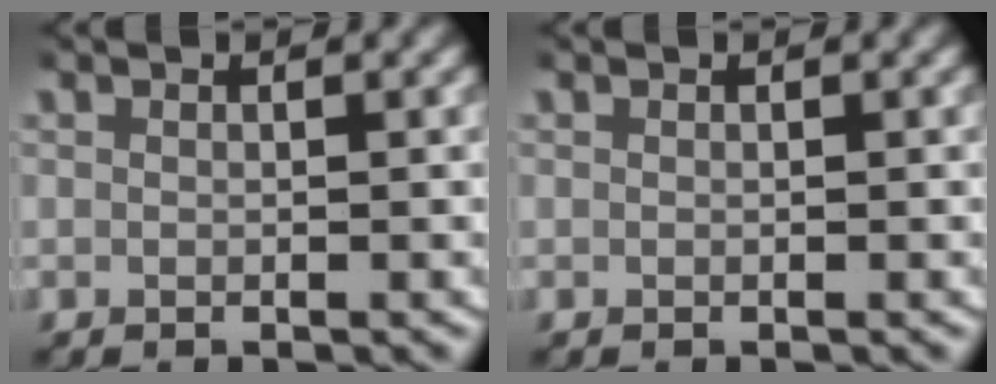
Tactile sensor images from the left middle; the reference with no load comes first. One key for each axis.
{"total": 0.0}